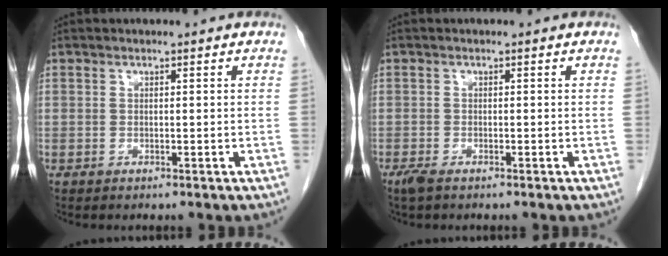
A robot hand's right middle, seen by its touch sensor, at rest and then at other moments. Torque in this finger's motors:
{"motor_torque": [0.43, -0.27, 0.11, 0.03]}